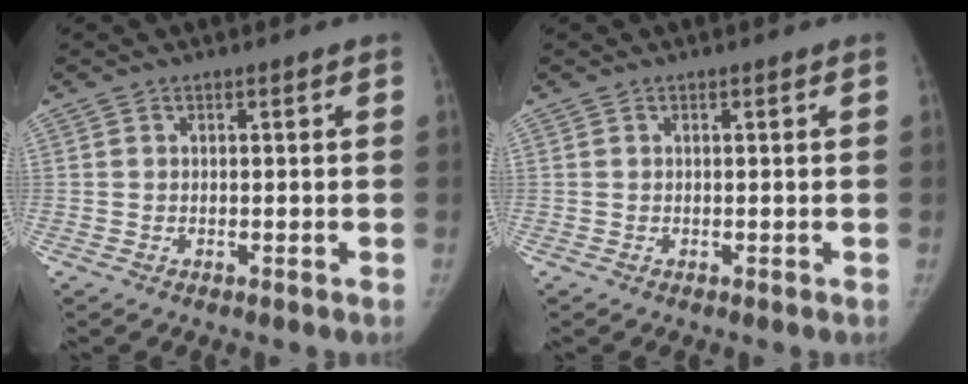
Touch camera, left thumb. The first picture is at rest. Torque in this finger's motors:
{"motor_torque": [0.11, 0.04, -0.17, 0.17, 0.08]}